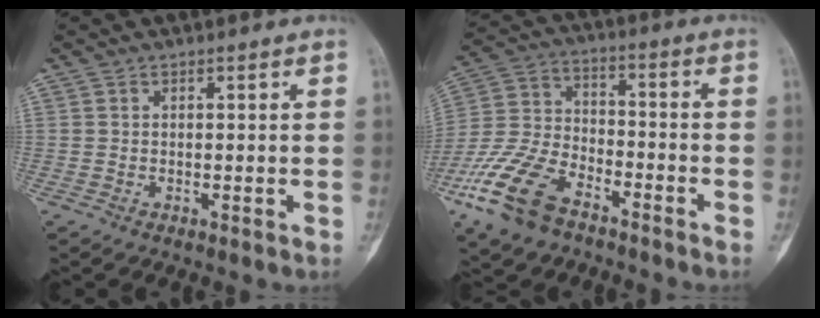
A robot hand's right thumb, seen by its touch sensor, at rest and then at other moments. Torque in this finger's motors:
{"motor_torque": [2.67, 1.45, 1.52, -1.27, 0.20]}